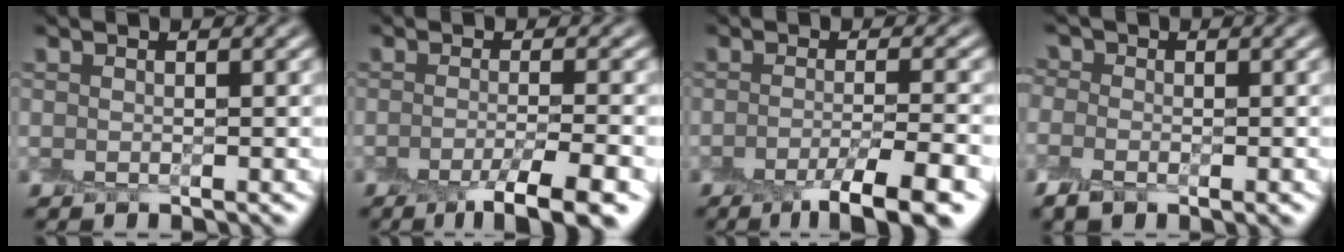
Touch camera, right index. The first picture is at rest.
{"total": 5.2, "force": [-2.9, 0.8, 4.3], "torque": [-0.054, -0.004, -0.044]}
{"total": 5.8, "force": [-3.4, 0.9, 4.7], "torque": [-0.059, -0.003, -0.052]}
{"total": 3.7, "force": [-0.8, 2.8, 2.3], "torque": [-0.037, 0.003, -0.018]}